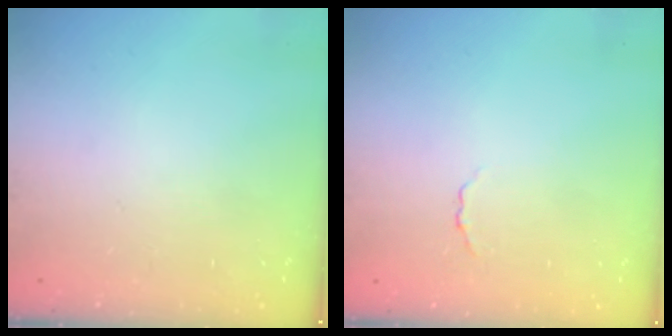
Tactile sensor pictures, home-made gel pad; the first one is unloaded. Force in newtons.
{"total": 1.6, "press": 1.5, "slide": 0.5}